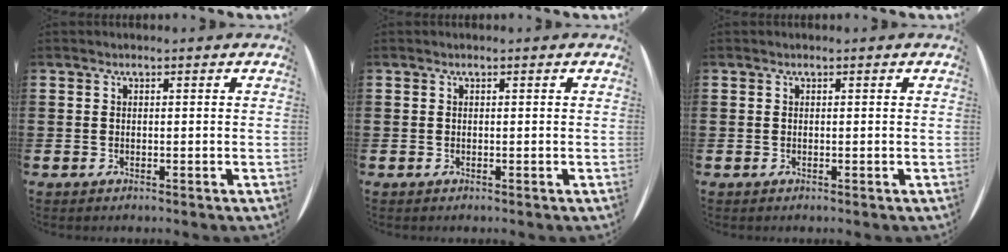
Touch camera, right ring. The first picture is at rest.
{"total": 0.0}
{"total": 0.0}